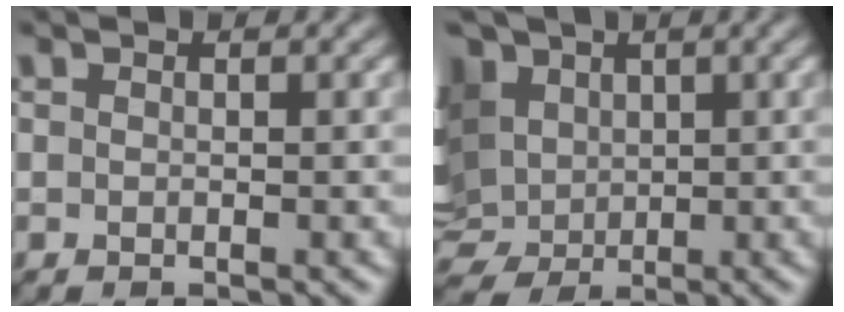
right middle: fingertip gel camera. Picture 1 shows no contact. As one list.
[{"total": 12.2, "force": [4.0, 8.5, 7.8], "torque": [-0.184, 0.031, 0.052]}]